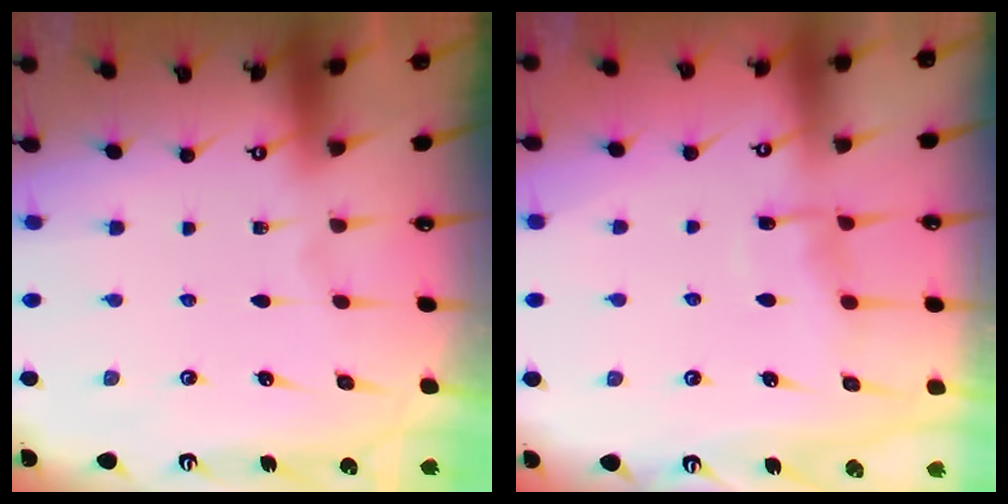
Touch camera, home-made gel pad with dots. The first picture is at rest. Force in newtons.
{"total": 7.7, "press": 7.7, "slide": 0.8}